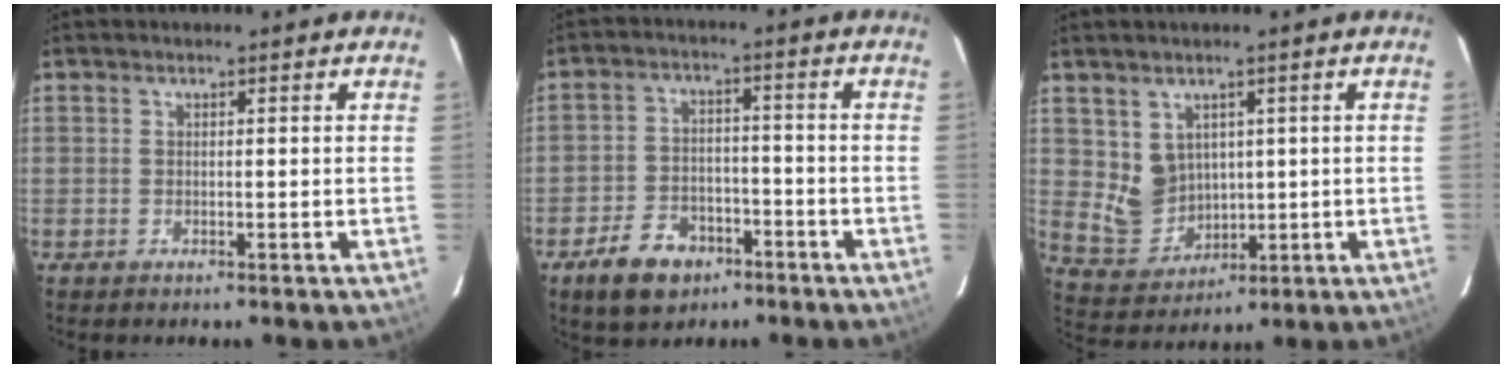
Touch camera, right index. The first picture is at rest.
{"total": 9.6, "force": [-6.0, 6.2, 4.4], "torque": [-0.114, 0.015, -0.089]}
{"total": 7.0, "force": [2.0, 6.3, 2.4], "torque": [-0.052, -0.002, 0.063]}